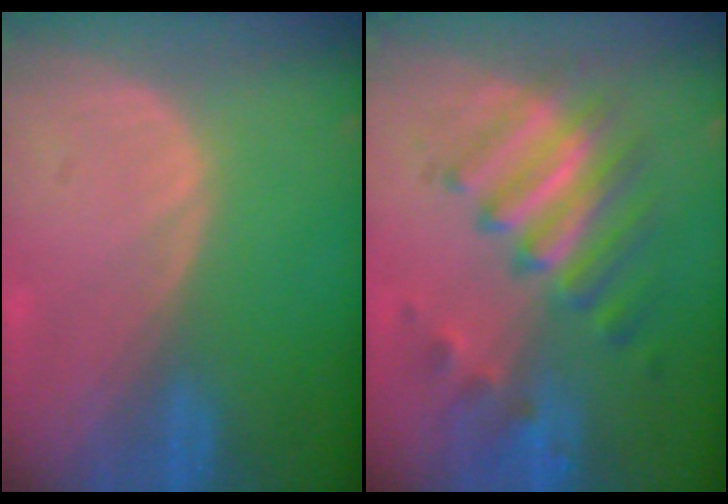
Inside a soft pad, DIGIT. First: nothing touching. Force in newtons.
{"total": 8.5, "press": 8.2, "slide": 2.0}